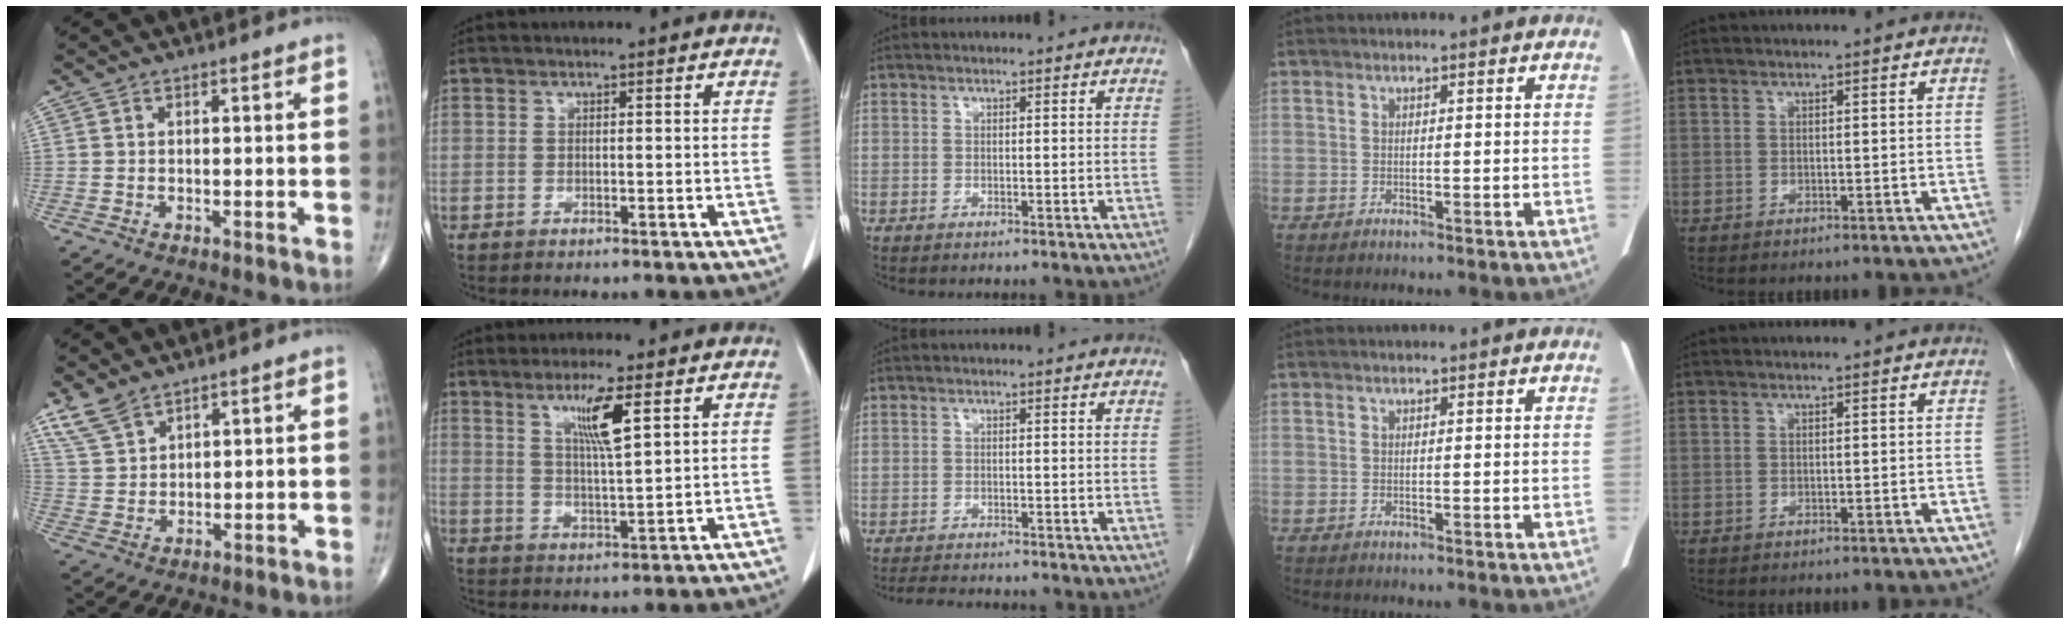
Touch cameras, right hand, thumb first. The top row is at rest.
{"thumb": {"total": 5.9, "force": [4.6, 2.6, 2.6], "torque": [-0.050, -0.013, 0.101]}, "index": {"total": 6.6, "force": [3.1, 0.0, 5.9], "torque": [-0.107, -0.008, 0.059]}, "middle": {"total": 5.0, "force": [-4.6, 0.7, 1.7], "torque": [-0.028, -0.013, -0.070]}}